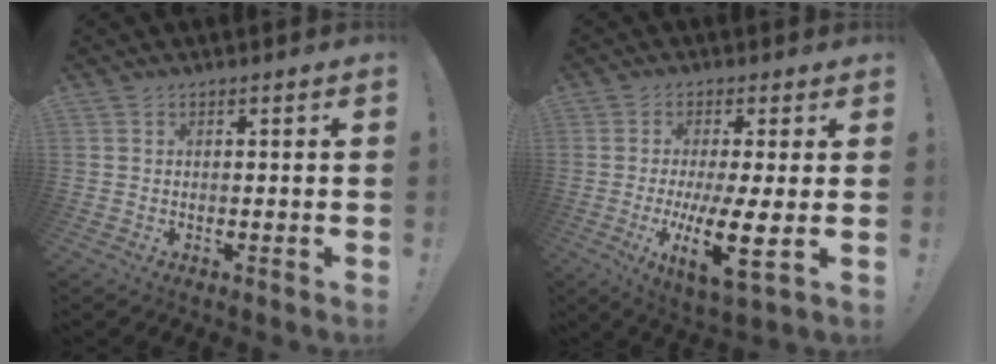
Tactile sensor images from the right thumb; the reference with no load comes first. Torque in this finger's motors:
{"motor_torque": [0.56, 0.50, 0.55, 0.05, 0.10]}